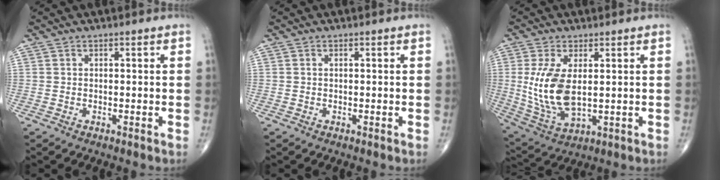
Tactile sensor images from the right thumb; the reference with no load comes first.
{"total": 0.0}
{"total": 12.1, "force": [1.2, 5.9, 10.5], "torque": [-0.218, -0.015, 0.040]}